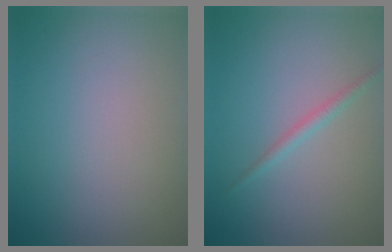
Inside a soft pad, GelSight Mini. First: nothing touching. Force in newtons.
{"total": 1.2, "press": 1.2, "slide": 0.0}